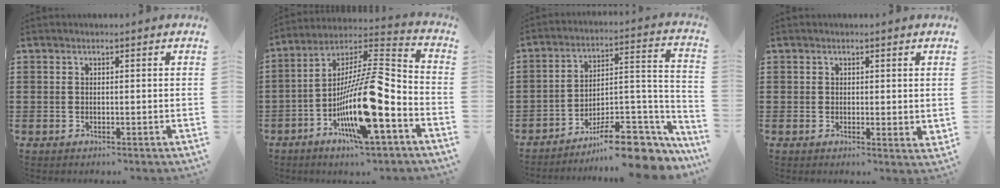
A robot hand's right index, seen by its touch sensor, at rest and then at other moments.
{"total": 15.8, "force": [-5.8, 2.9, 14.4], "torque": [-0.281, -0.014, -0.107]}
{"total": 11.5, "force": [-8.9, 3.5, 6.4], "torque": [-0.073, 0.038, -0.155]}
{"total": 1.1, "force": [0.9, 0.6, 0.3], "torque": [0.000, 0.001, 0.016]}